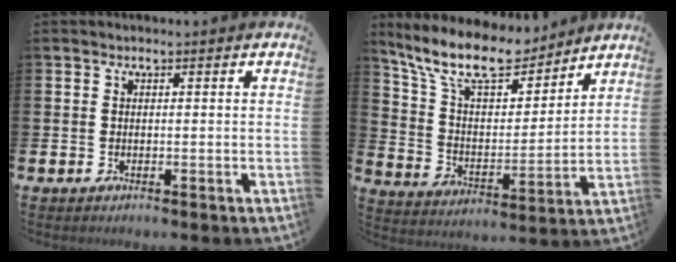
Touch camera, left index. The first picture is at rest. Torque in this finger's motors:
{"motor_torque": [0.34, -0.42, 0.90, 0.21]}